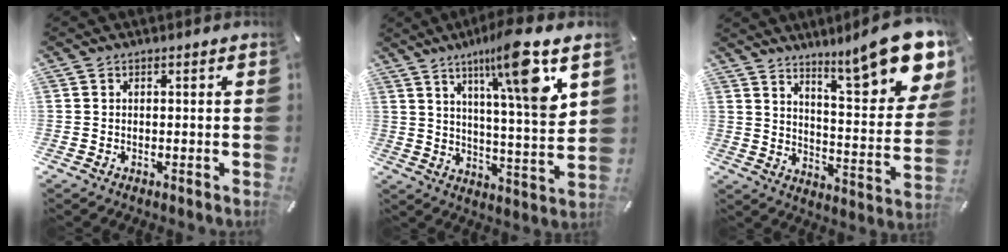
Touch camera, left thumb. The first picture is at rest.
{"total": 16.2, "force": [9.4, 2.2, 13.0], "torque": [-0.204, -0.049, 0.140]}
{"total": 17.5, "force": [13.2, 3.9, 10.7], "torque": [-0.156, -0.109, 0.216]}